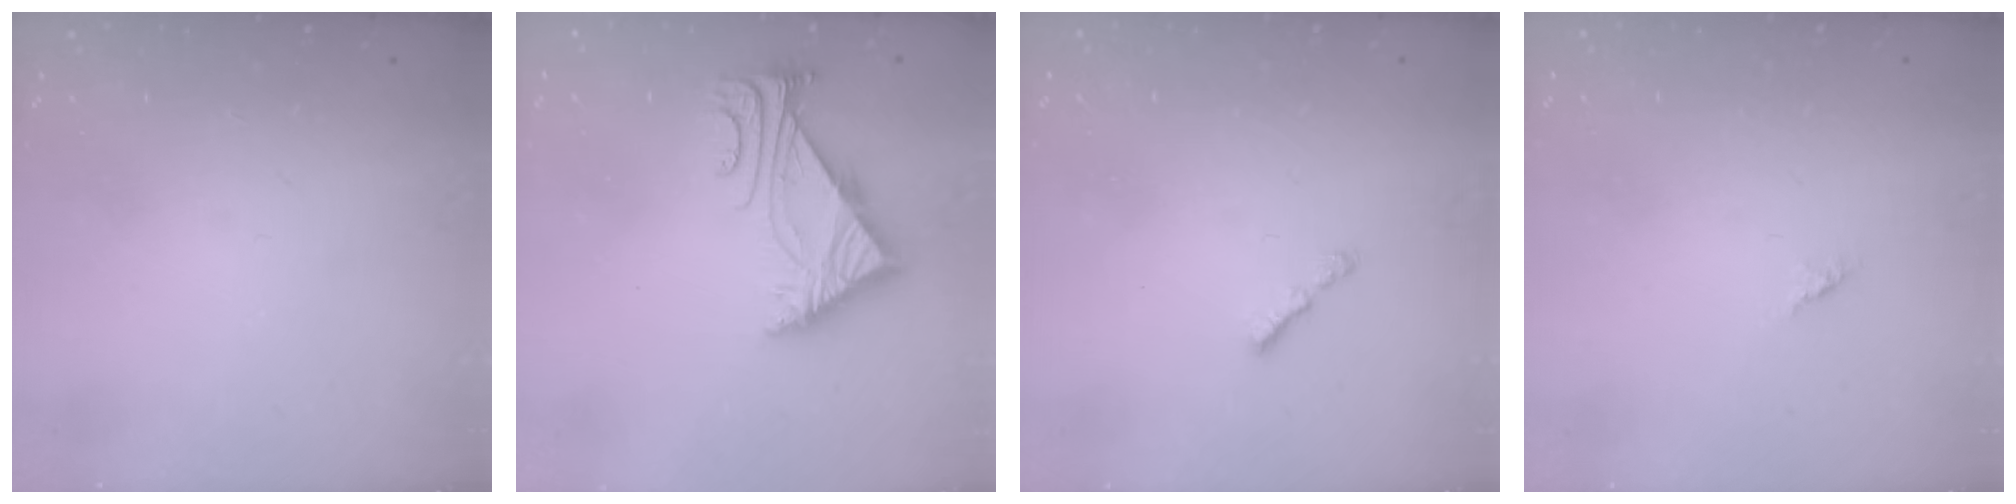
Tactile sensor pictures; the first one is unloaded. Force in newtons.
{"total": 5.0, "press": 4.9, "slide": 1.0}
{"total": 1.0, "press": 0.9, "slide": 0.5}
{"total": 1.2, "press": 1.2, "slide": 0.3}